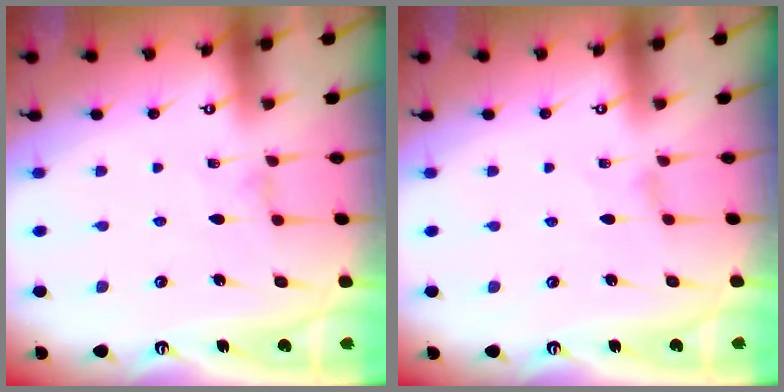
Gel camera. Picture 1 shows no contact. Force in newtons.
{"total": 0.0}